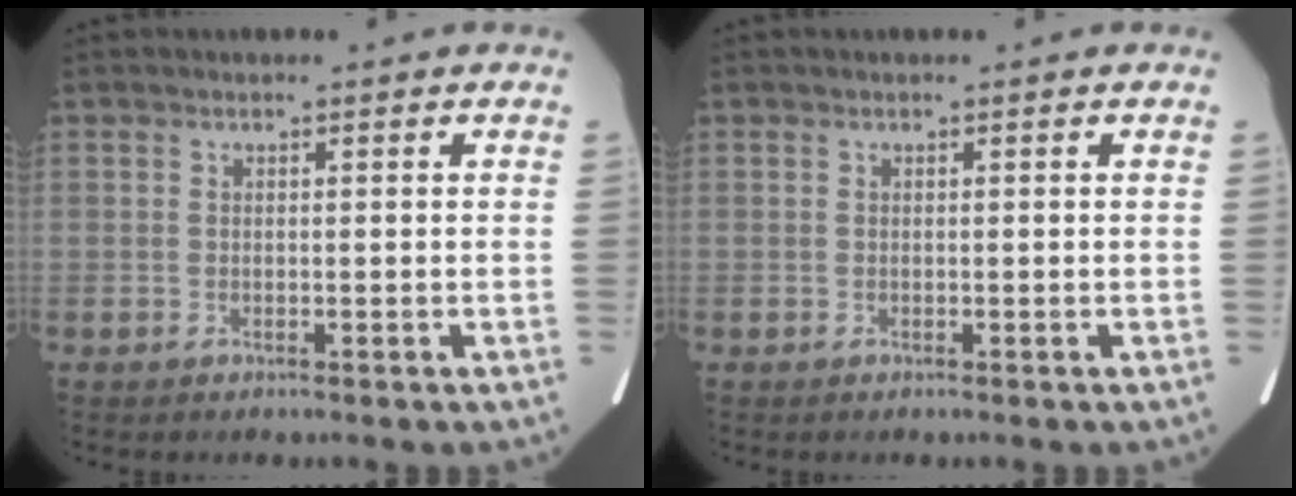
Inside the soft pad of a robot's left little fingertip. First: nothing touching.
{"total": 0.0}